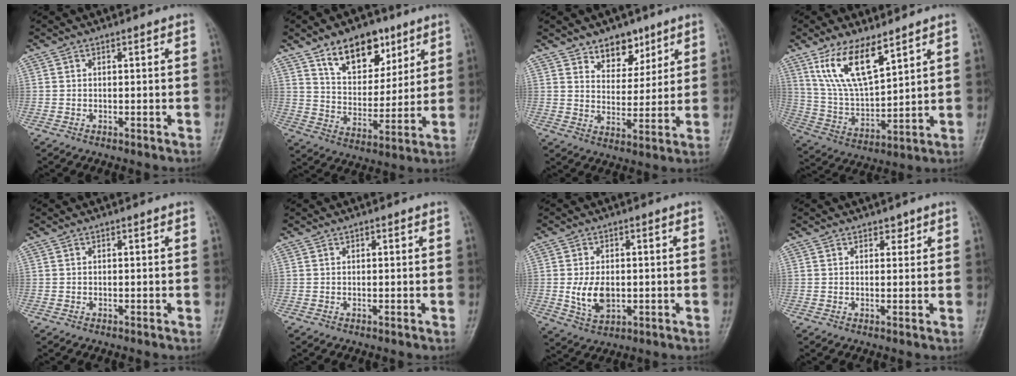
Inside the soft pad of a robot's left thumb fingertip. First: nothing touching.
{"total": 13.7, "force": [8.3, 8.2, 7.3], "torque": [-0.073, -0.050, 0.143]}
{"total": 7.7, "force": [5.2, 4.8, 2.8], "torque": [-0.006, -0.033, 0.089]}
{"total": 12.6, "force": [7.9, 4.7, 8.7], "torque": [-0.152, -0.037, 0.168]}
{"total": 0.0}
{"total": 0.5, "force": [0.3, 0.3, 0.3], "torque": [-0.001, -0.001, 0.003]}
{"total": 6.8, "force": [-0.5, 4.4, 5.1], "torque": [-0.084, -0.006, -0.001]}
{"total": 1.7, "force": [1.2, 1.1, 0.5], "torque": [0.009, -0.006, 0.013]}